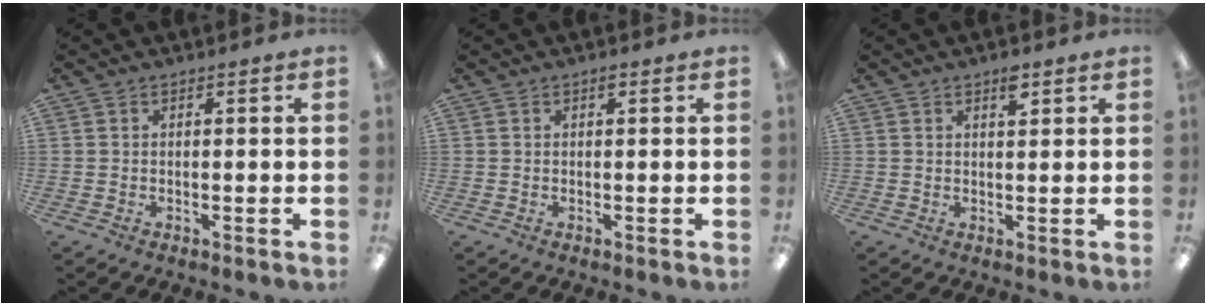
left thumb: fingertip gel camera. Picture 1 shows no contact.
{"total": 1.0, "force": [0.6, 0.3, 0.7], "torque": [-0.009, 0.000, 0.007]}
{"total": 3.1, "force": [2.1, 1.2, 2.0], "torque": [-0.020, -0.008, 0.031]}